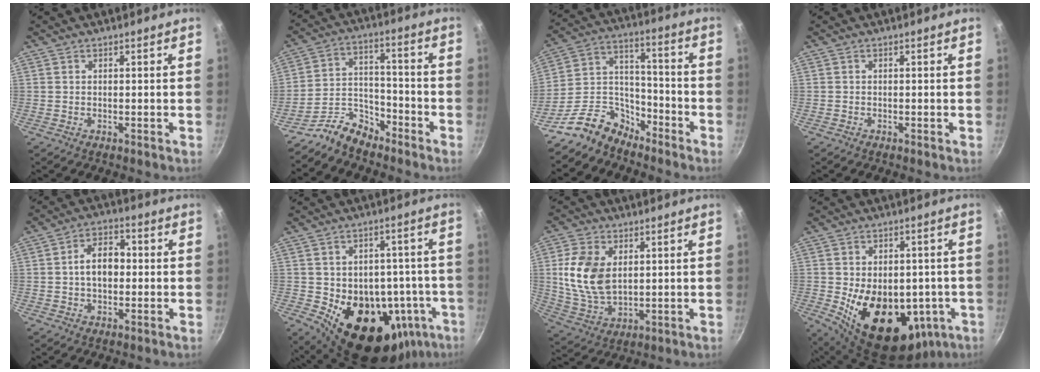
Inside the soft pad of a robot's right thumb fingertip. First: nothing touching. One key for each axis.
{"total": 8.4, "fx": -7.3, "fy": 3.6, "fz": 2.1, "tx": -0.021, "ty": 0.079, "tz": -0.152}
{"total": 11.6, "fx": -9.3, "fy": 6.2, "fz": 3.2, "tx": -0.031, "ty": 0.097, "tz": -0.189}
{"total": 0.0}
{"total": 7.7, "fx": 0.0, "fy": 5.1, "fz": 5.7, "tx": -0.068, "ty": 0.024, "tz": -0.006}
{"total": 22.6, "fx": -7.1, "fy": 15.5, "fz": 14.8, "tx": -0.166, "ty": 0.011, "tz": -0.079}
{"total": 12.4, "fx": 2.3, "fy": 8.1, "fz": 9.1, "tx": -0.168, "ty": -0.018, "tz": 0.055}
{"total": 21.1, "fx": -4.5, "fy": 13.9, "fz": 15.2, "tx": -0.208, "ty": -0.002, "tz": -0.041}